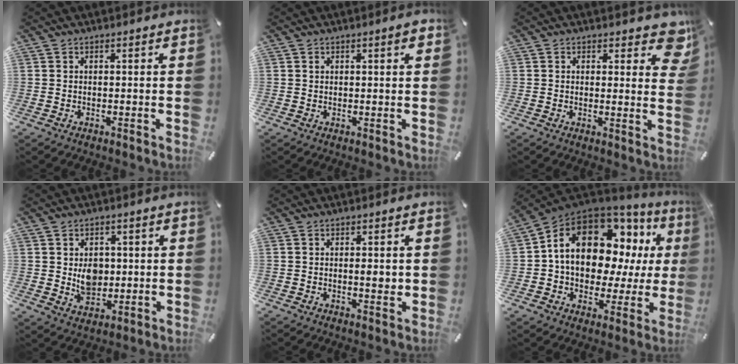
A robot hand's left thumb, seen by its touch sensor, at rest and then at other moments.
{"total": 1.6, "force": [0.7, 0.6, 1.3], "torque": [-0.011, -0.002, 0.007]}
{"total": 6.3, "force": [3.4, 3.4, 4.1], "torque": [-0.030, -0.020, 0.053]}
{"total": 7.0, "force": [0.9, 6.0, 3.5], "torque": [-0.036, -0.001, 0.017]}
{"total": 2.6, "force": [0.3, 1.2, 2.2], "torque": [-0.029, -0.003, 0.000]}
{"total": 16.0, "force": [5.8, 10.6, 10.5], "torque": [-0.184, -0.036, 0.102]}